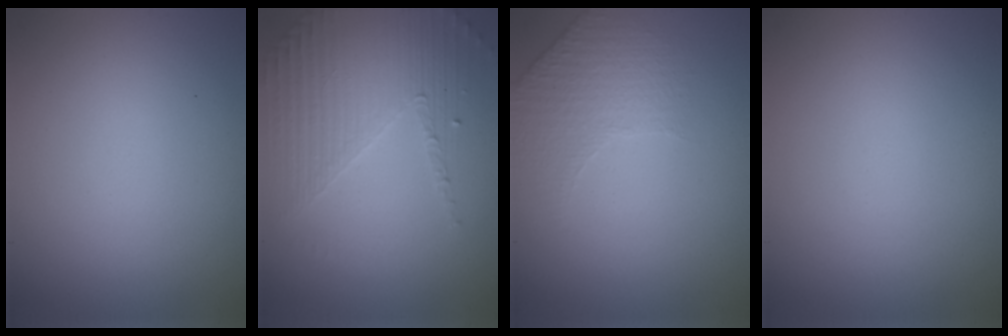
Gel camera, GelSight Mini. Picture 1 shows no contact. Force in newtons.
{"total": 4.4, "press": 3.1, "slide": 3.2}
{"total": 1.7, "press": 1.3, "slide": 1.1}
{"total": 0.0}